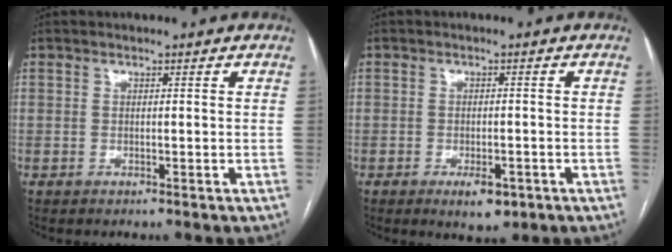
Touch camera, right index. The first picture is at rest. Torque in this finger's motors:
{"motor_torque": [0.16, 0.12, -0.08, -0.01]}